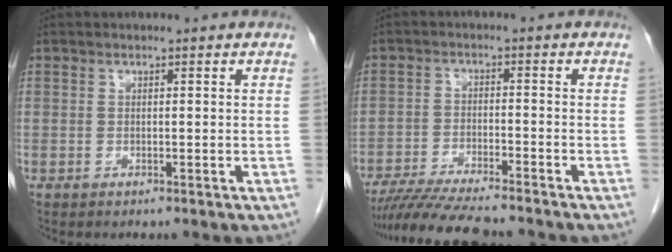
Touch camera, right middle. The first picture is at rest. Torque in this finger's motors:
{"motor_torque": [1.15, -0.99, 0.21, 0.11]}